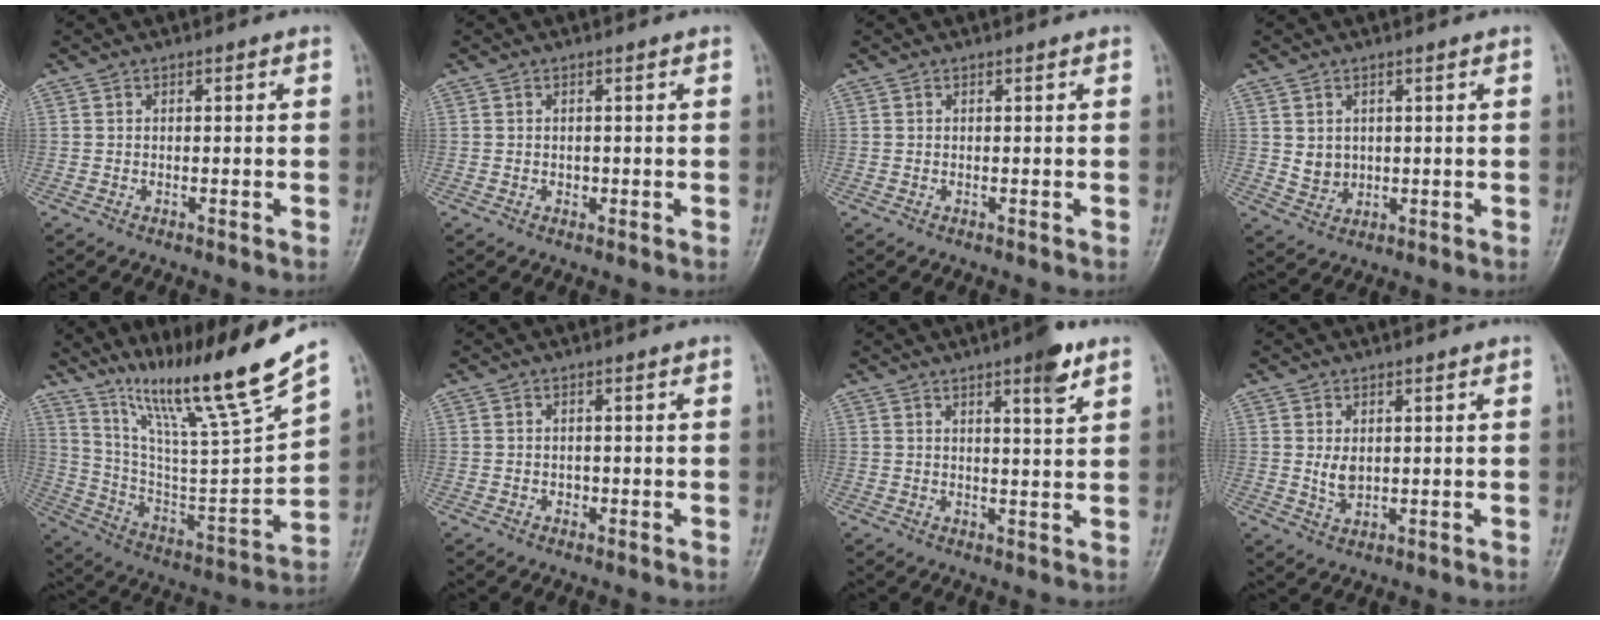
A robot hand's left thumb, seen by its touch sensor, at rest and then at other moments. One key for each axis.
{"total": 0.8, "fx": 0.1, "fy": 0.7, "fz": 0.4, "tx": -0.001, "ty": 0.001, "tz": 0.000}
{"total": 0.0}
{"total": 3.3, "fx": 1.0, "fy": 2.8, "fz": 1.5, "tx": -0.017, "ty": -0.013, "tz": 0.029}
{"total": 23.7, "fx": 17.6, "fy": 0.8, "fz": 15.8, "tx": -0.228, "ty": -0.086, "tz": 0.316}
{"total": 0.8, "fx": 0.0, "fy": 0.7, "fz": 0.4, "tx": -0.001, "ty": 0.001, "tz": 0.000}
{"total": 5.9, "fx": 3.7, "fy": 0.9, "fz": 4.5, "tx": -0.059, "ty": -0.021, "tz": 0.050}
{"total": 3.2, "fx": 1.0, "fy": 2.0, "fz": 2.3, "tx": -0.035, "ty": -0.013, "tz": 0.024}